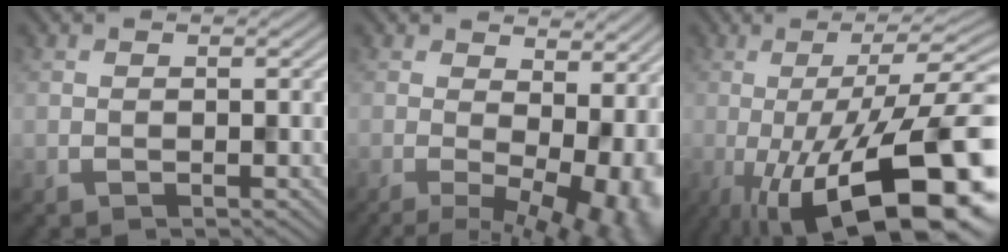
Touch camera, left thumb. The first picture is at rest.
{"total": 10.8, "force": [0.1, 5.2, 9.4], "torque": [-0.101, -0.001, 0.035]}
{"total": 16.3, "force": [-6.3, 5.0, 14.2], "torque": [-0.167, 0.001, -0.093]}